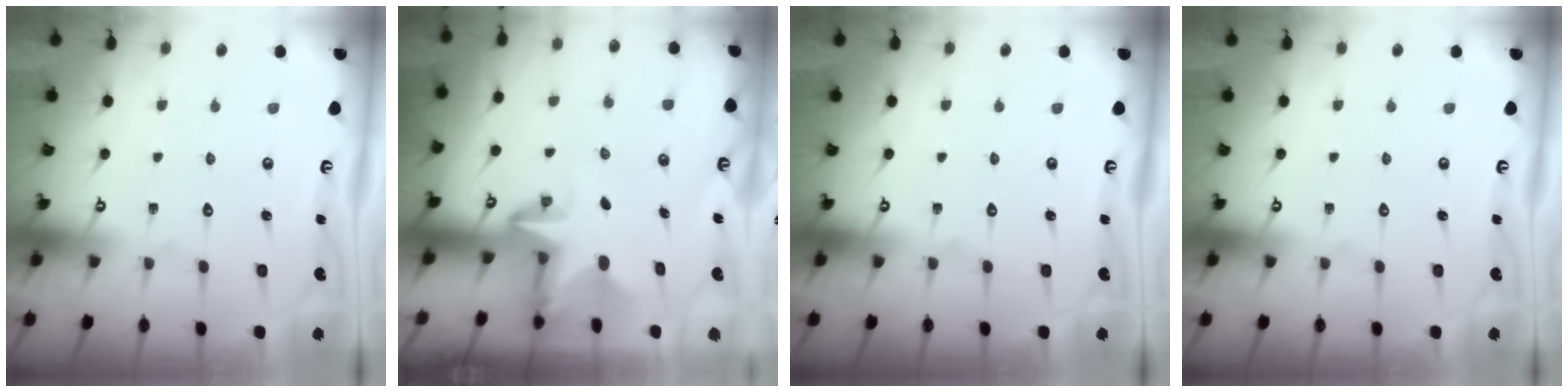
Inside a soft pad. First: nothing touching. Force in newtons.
{"total": 2.9, "press": 2.9, "slide": 0.1}
{"total": 0.0}
{"total": 0.0}